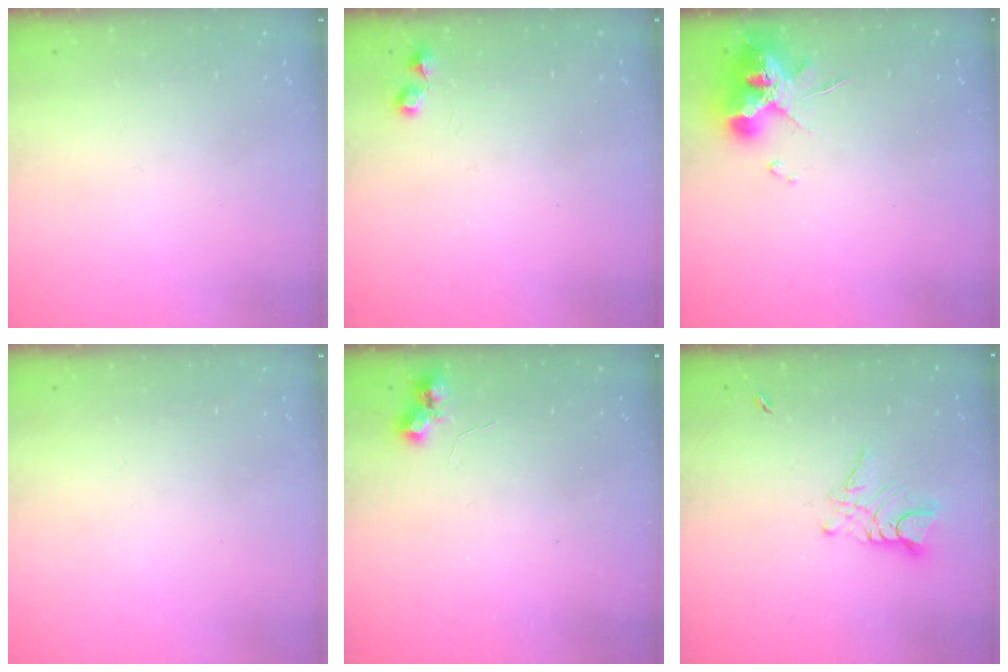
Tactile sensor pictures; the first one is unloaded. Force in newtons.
{"total": 4.8, "press": 4.7, "slide": 0.8}
{"total": 10.8, "press": 10.7, "slide": 1.4}
{"total": 0.0}
{"total": 7.0, "press": 7.0, "slide": 0.8}
{"total": 4.9, "press": 4.9, "slide": 0.3}